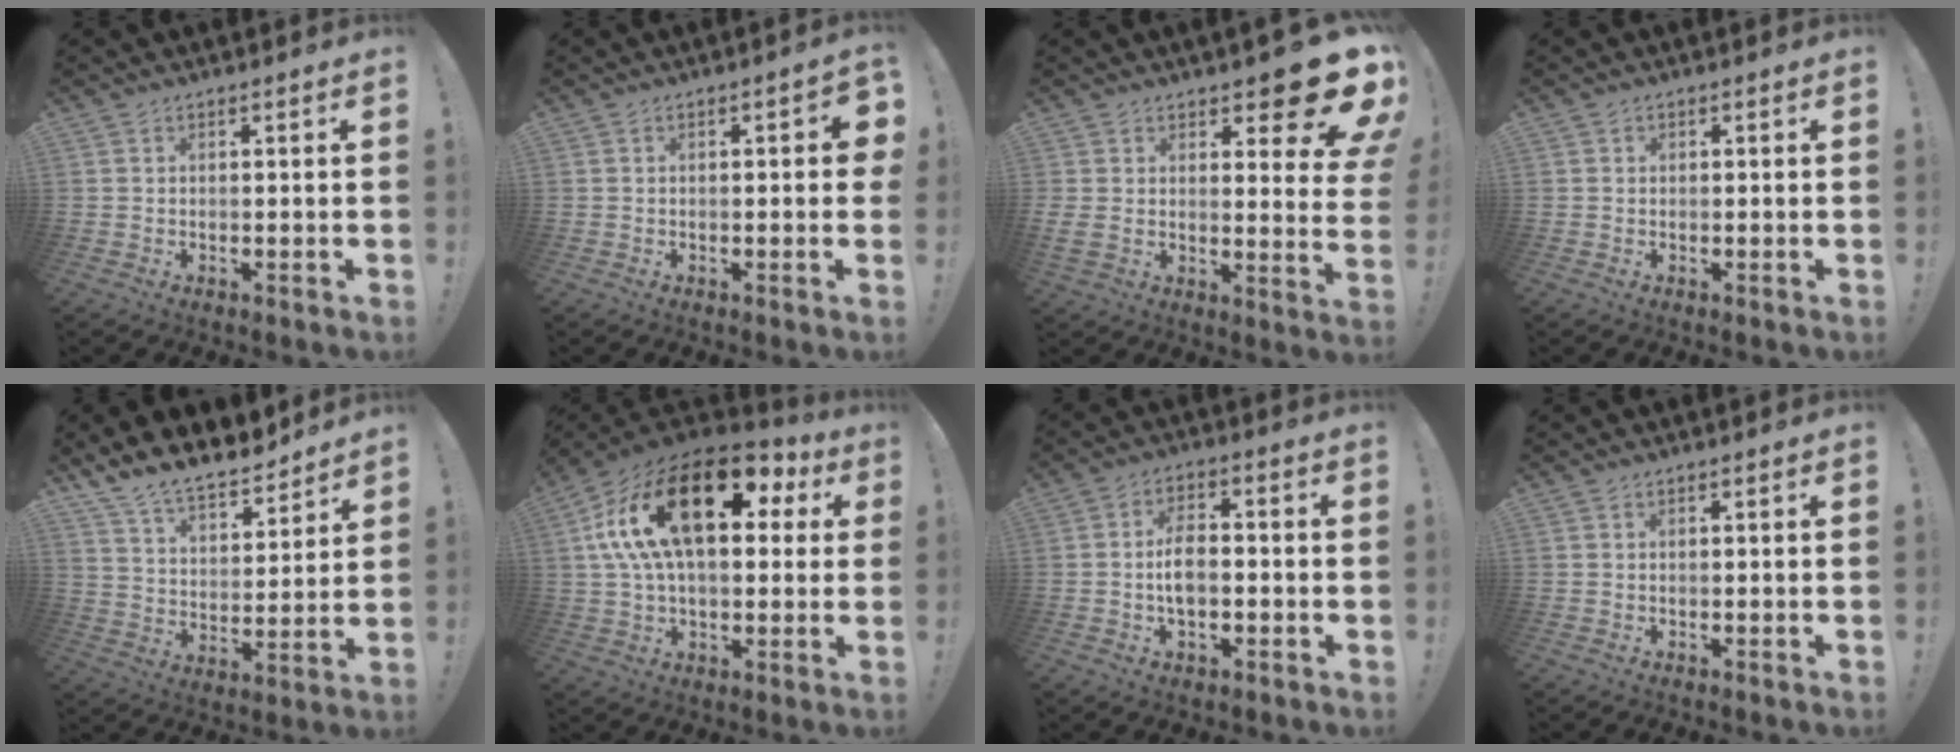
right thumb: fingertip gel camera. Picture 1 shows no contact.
{"total": 2.6, "force": [-0.2, 1.0, 2.3], "torque": [-0.024, 0.000, -0.006]}
{"total": 13.3, "force": [8.5, 4.6, 9.0], "torque": [-0.108, -0.080, 0.144]}
{"total": 0.5, "force": [0.3, 0.4, -0.1], "torque": [0.005, -0.001, 0.005]}
{"total": 11.3, "force": [10.1, 3.8, 3.2], "torque": [-0.072, -0.084, 0.186]}
{"total": 25.0, "force": [8.2, 12.1, 20.3], "torque": [-0.365, -0.033, 0.139]}
{"total": 7.1, "force": [-1.4, 3.9, 5.8], "torque": [-0.104, 0.004, -0.026]}
{"total": 0.0}